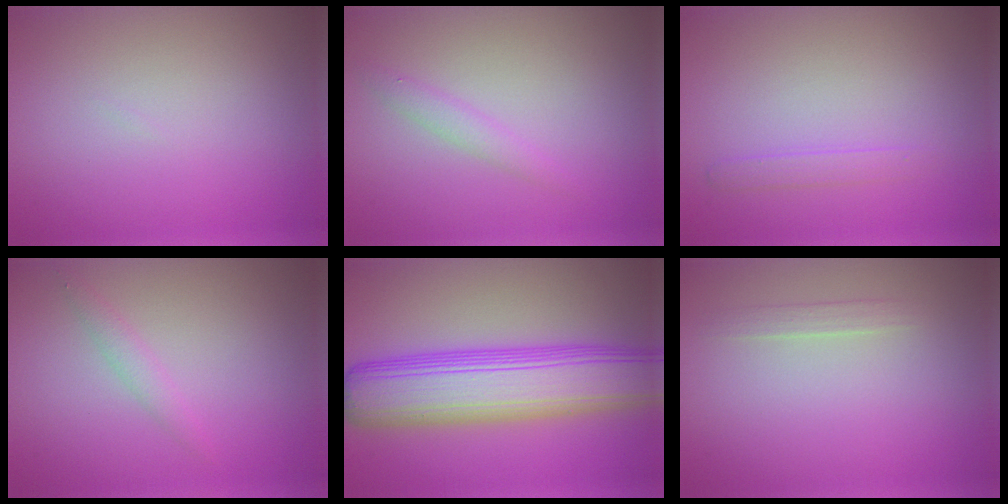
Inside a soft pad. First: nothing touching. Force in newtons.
{"total": 1.4, "press": 1.4, "slide": 0.1}
{"total": 1.1, "press": 1.1, "slide": 0.0}
{"total": 1.3, "press": 1.3, "slide": 0.1}
{"total": 10.2, "press": 10.2, "slide": 0.2}
{"total": 0.9, "press": 0.9, "slide": 0.1}